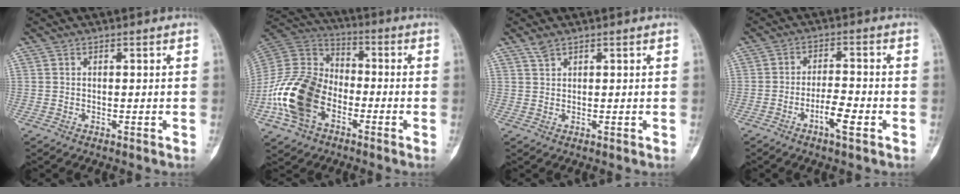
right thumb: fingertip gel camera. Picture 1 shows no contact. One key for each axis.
{"total": 17.9, "fx": -6.1, "fy": 12.2, "fz": 11.5, "tx": -0.220, "ty": 0.047, "tz": -0.122}
{"total": 1.6, "fx": 1.3, "fy": 0.6, "fz": 0.8, "tx": -0.015, "ty": 0.004, "tz": 0.027}
{"total": 5.7, "fx": -2.6, "fy": 1.6, "fz": 4.8, "tx": -0.085, "ty": 0.017, "tz": -0.047}